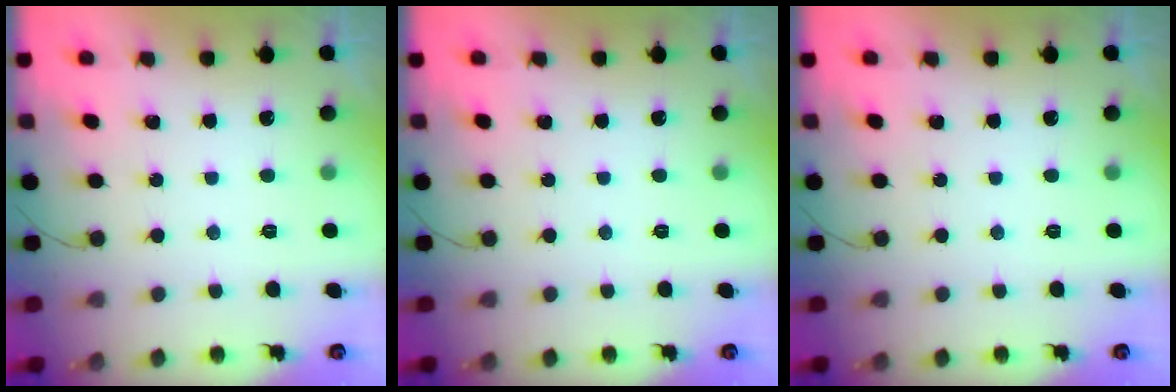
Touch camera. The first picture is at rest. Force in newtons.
{"total": 0.0}
{"total": 0.0}